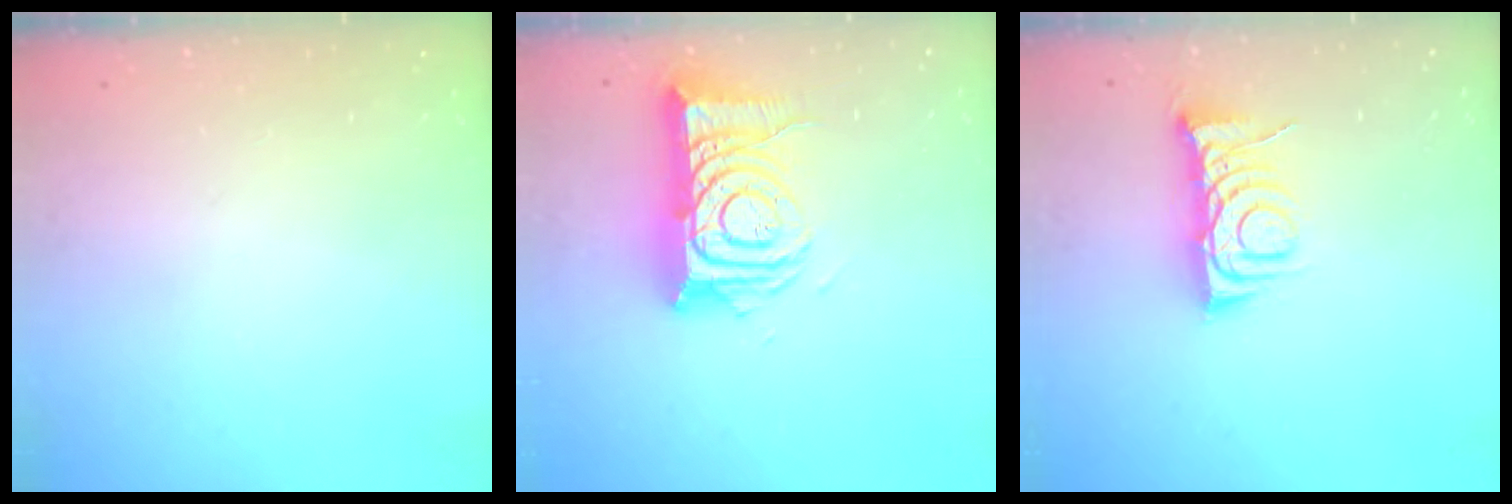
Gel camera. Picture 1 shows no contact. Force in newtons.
{"total": 14.2, "press": 14.1, "slide": 1.2}
{"total": 7.1, "press": 7.1, "slide": 0.9}